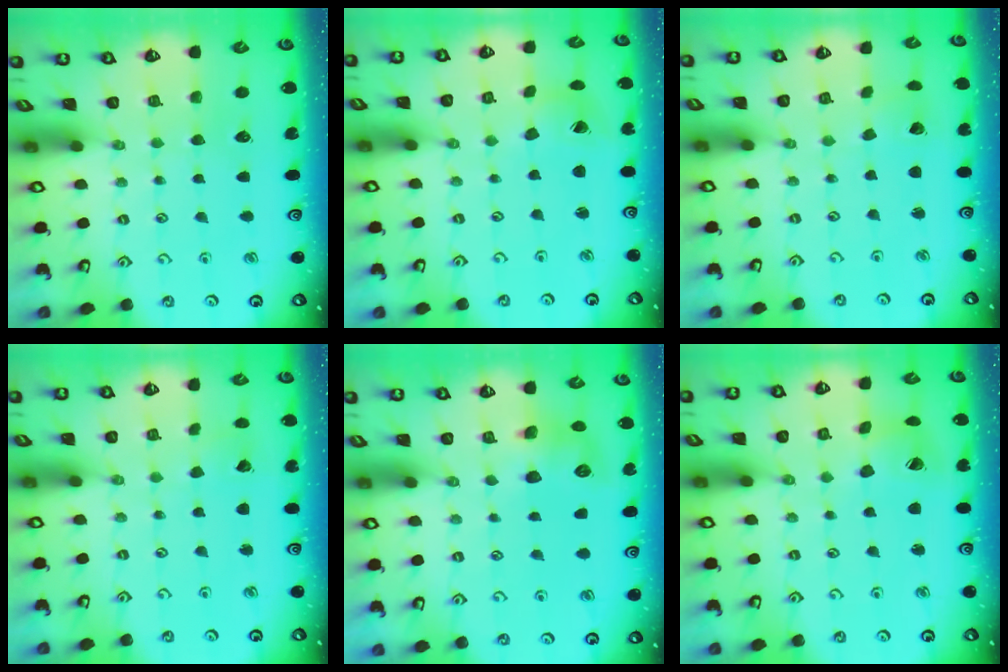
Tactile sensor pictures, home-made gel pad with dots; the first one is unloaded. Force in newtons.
{"total": 3.0, "press": 3.0, "slide": 0.4}
{"total": 1.7, "press": 1.7, "slide": 0.1}
{"total": 2.6, "press": 2.6, "slide": 0.3}
{"total": 8.6, "press": 8.6, "slide": 0.5}
{"total": 9.0, "press": 8.9, "slide": 0.8}